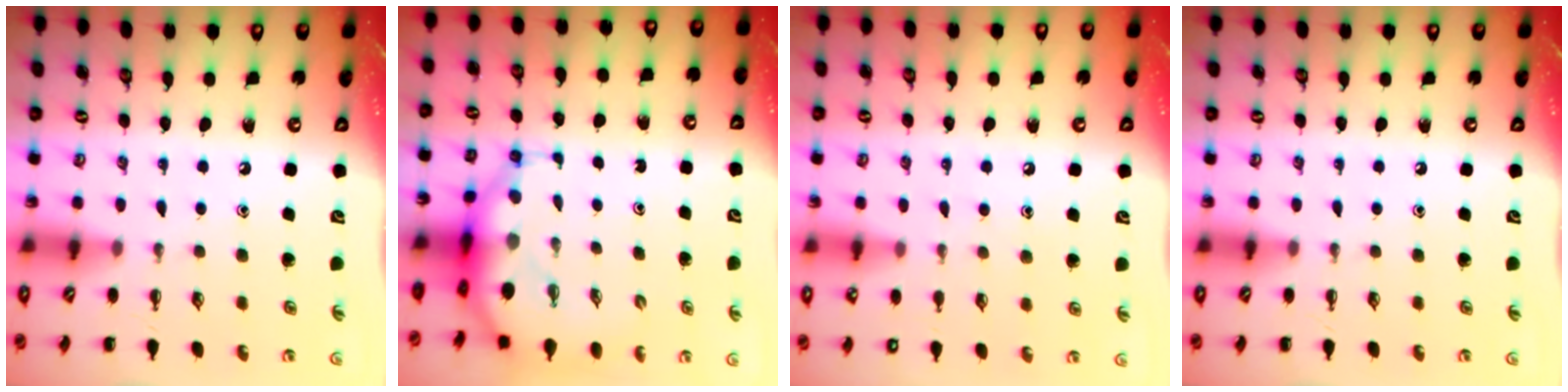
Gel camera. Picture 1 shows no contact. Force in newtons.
{"total": 8.4, "press": 8.1, "slide": 2.4}
{"total": 6.7, "press": 6.5, "slide": 1.7}
{"total": 0.0}